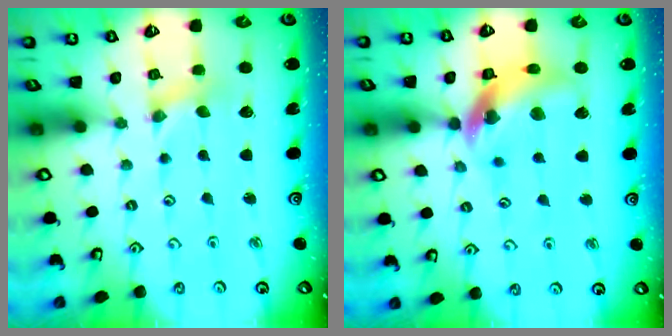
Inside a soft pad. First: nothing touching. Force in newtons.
{"total": 14.2, "press": 14.1, "slide": 1.9}